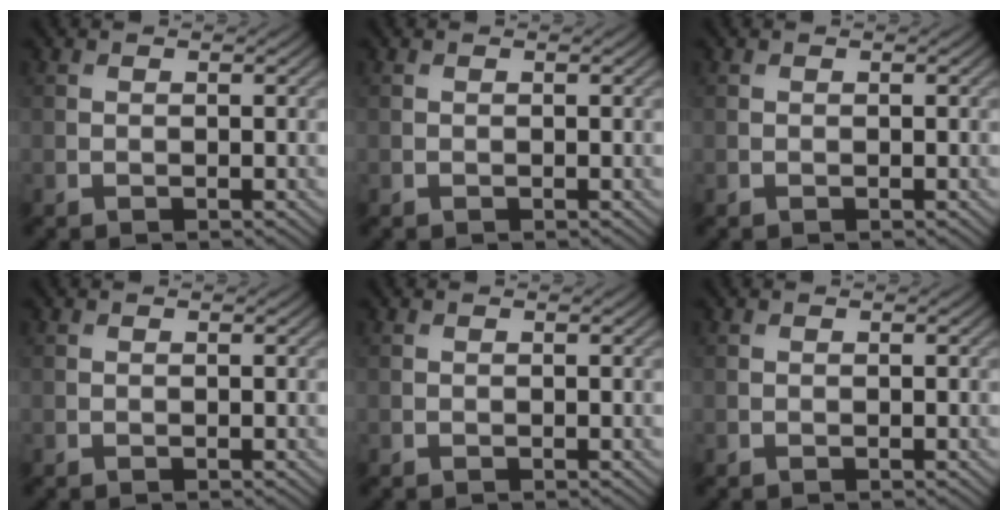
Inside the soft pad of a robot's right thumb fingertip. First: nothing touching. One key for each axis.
{"total": 0.0}
{"total": 0.0}
{"total": 0.0}
{"total": 0.0}
{"total": 0.0}